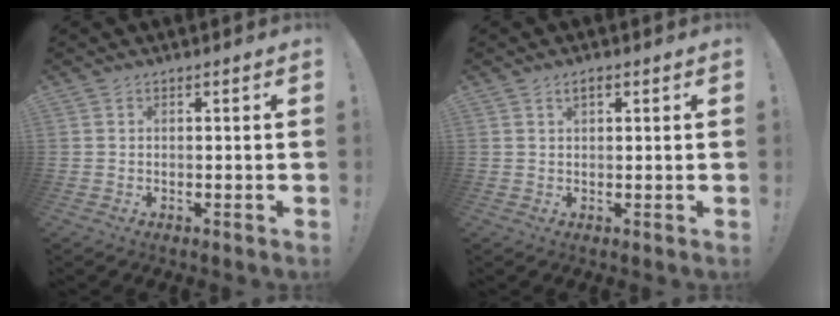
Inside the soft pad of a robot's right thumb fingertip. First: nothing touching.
{"total": 1.9, "force": [1.0, 0.9, 1.3], "torque": [-0.024, 0.002, 0.018]}